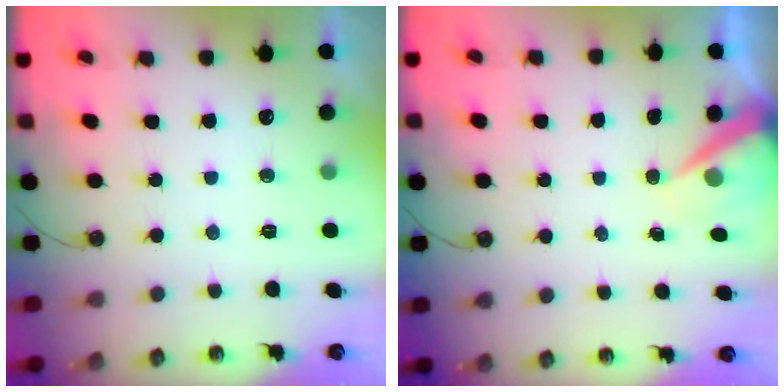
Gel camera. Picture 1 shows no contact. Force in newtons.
{"total": 7.5, "press": 7.5, "slide": 0.3}